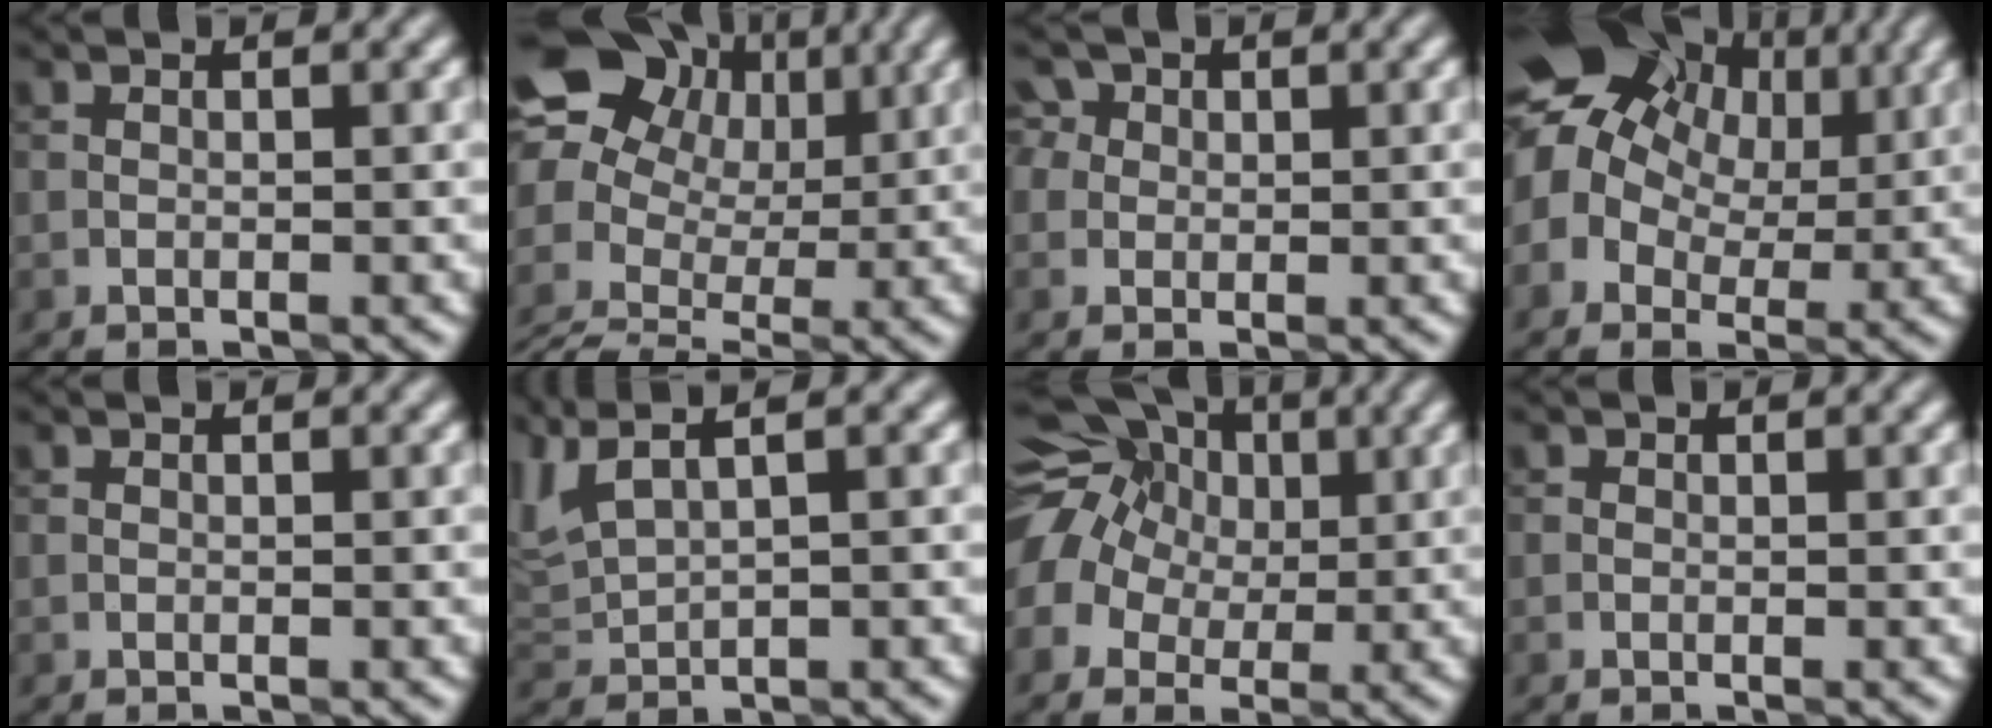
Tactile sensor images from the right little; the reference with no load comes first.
{"total": 12.7, "force": [1.6, 10.6, 6.8], "torque": [-0.148, 0.011, 0.032]}
{"total": 3.0, "force": [1.4, 2.5, 1.1], "torque": [0.003, 0.024, -0.005]}
{"total": 12.7, "force": [4.6, 9.3, 7.3], "torque": [-0.127, 0.040, 0.065]}
{"total": 0.0}
{"total": 3.6, "force": [2.6, 0.9, 2.3], "torque": [-0.068, 0.020, 0.063]}
{"total": 13.9, "force": [4.8, 11.1, 6.8], "torque": [-0.152, 0.049, 0.056]}
{"total": 0.0}